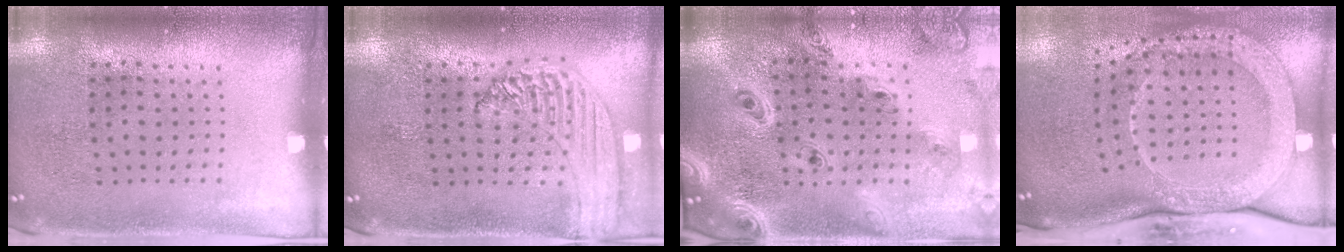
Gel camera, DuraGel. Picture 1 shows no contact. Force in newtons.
{"total": 1.4, "press": 1.3, "slide": 0.3}
{"total": 2.8, "press": 2.4, "slide": 1.4}
{"total": 3.3, "press": 2.3, "slide": 2.3}